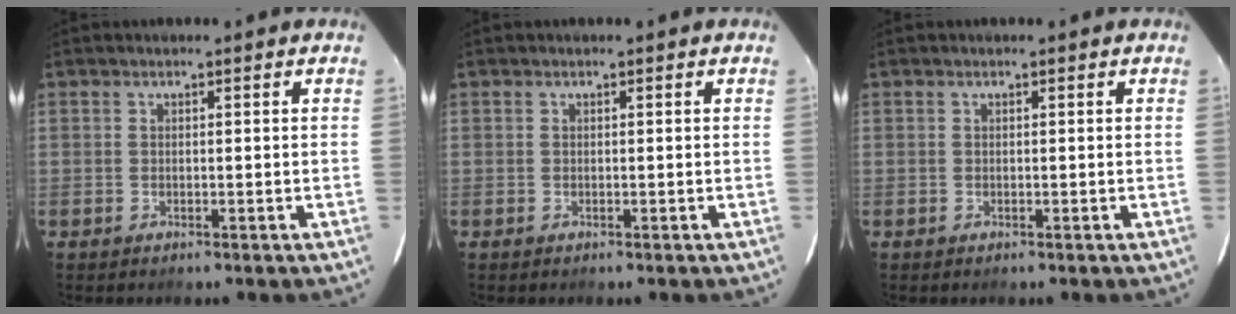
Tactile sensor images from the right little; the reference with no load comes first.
{"total": 0.0}
{"total": 0.0}